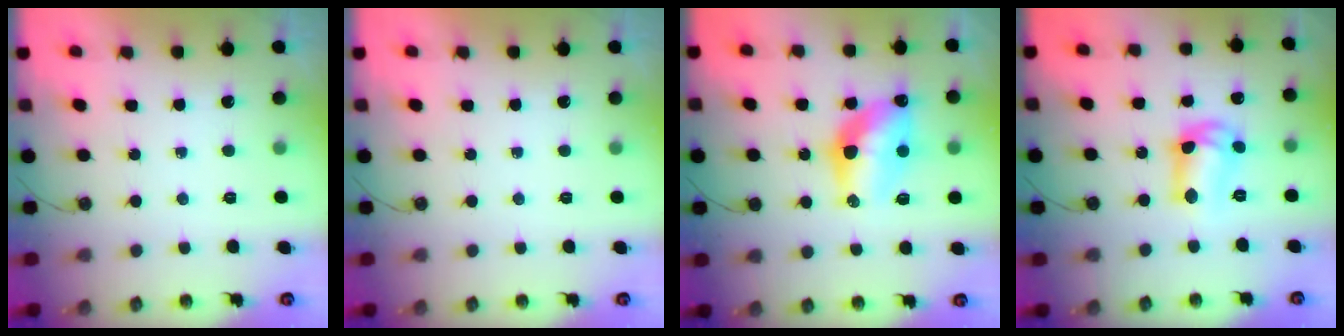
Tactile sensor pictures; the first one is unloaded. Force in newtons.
{"total": 0.0}
{"total": 11.4, "press": 11.4, "slide": 0.6}
{"total": 11.1, "press": 10.4, "slide": 3.9}